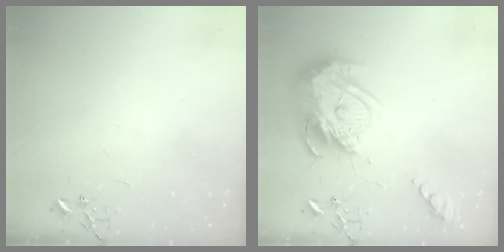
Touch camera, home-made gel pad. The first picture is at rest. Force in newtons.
{"total": 19.3, "press": 19.2, "slide": 1.7}